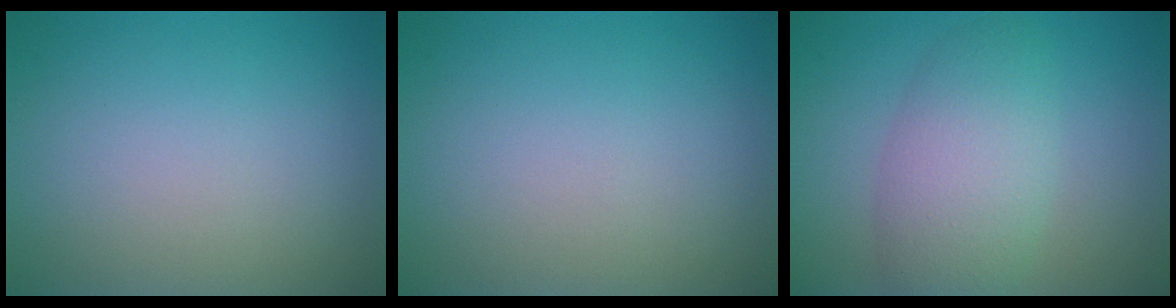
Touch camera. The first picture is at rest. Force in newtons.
{"total": 0.0}
{"total": 5.4, "press": 5.4, "slide": 0.4}